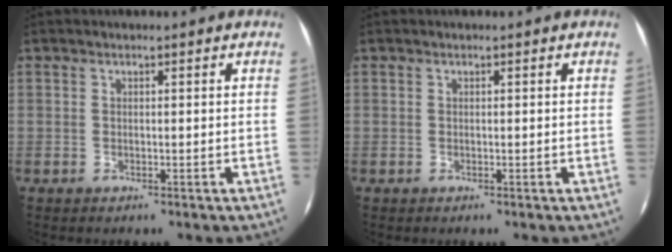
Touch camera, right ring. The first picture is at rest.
{"total": 0.0}